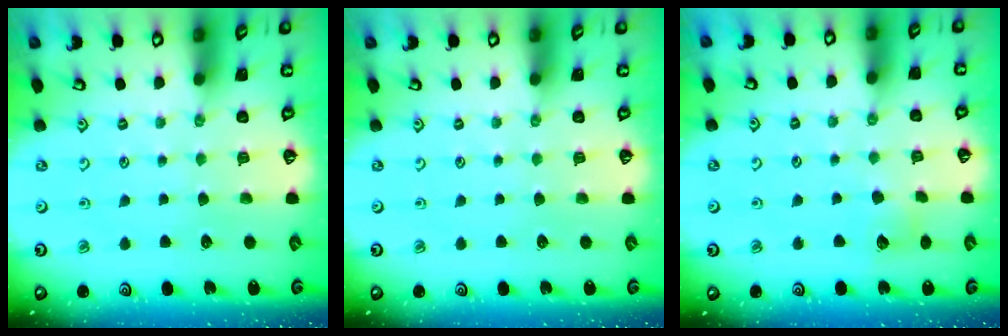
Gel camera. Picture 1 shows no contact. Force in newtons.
{"total": 0.0}
{"total": 7.1, "press": 7.1, "slide": 1.0}